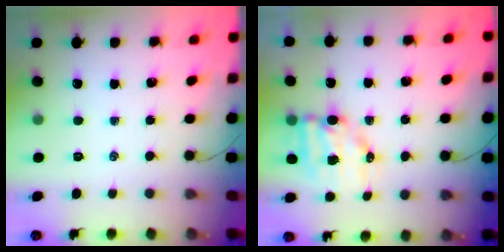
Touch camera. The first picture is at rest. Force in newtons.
{"total": 9.0, "press": 8.9, "slide": 1.1}